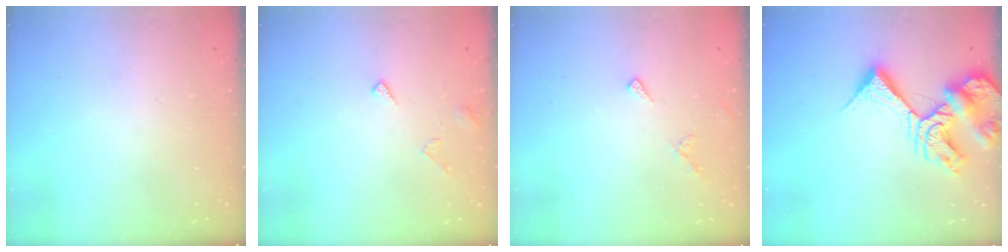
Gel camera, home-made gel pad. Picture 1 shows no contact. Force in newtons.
{"total": 5.4, "press": 5.4, "slide": 0.5}
{"total": 6.3, "press": 6.3, "slide": 0.6}
{"total": 12.5, "press": 12.4, "slide": 1.4}